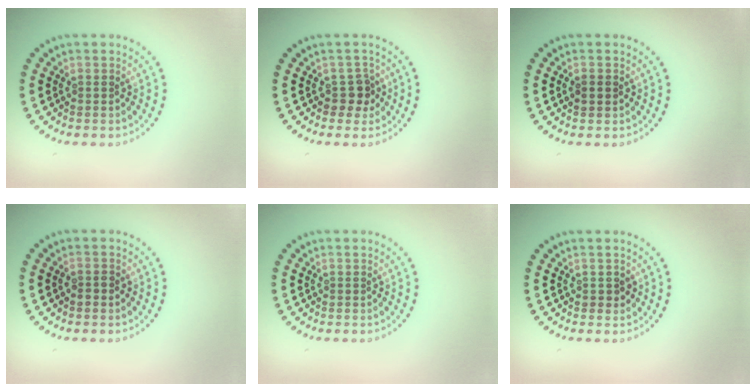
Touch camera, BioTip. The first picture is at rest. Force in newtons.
{"total": 1.9, "press": 1.6, "slide": 1.0}
{"total": 1.2, "press": 1.2, "slide": 0.0}
{"total": 0.9, "press": 0.9, "slide": 0.2}
{"total": 0.0}
{"total": 0.8, "press": 0.8, "slide": 0.2}